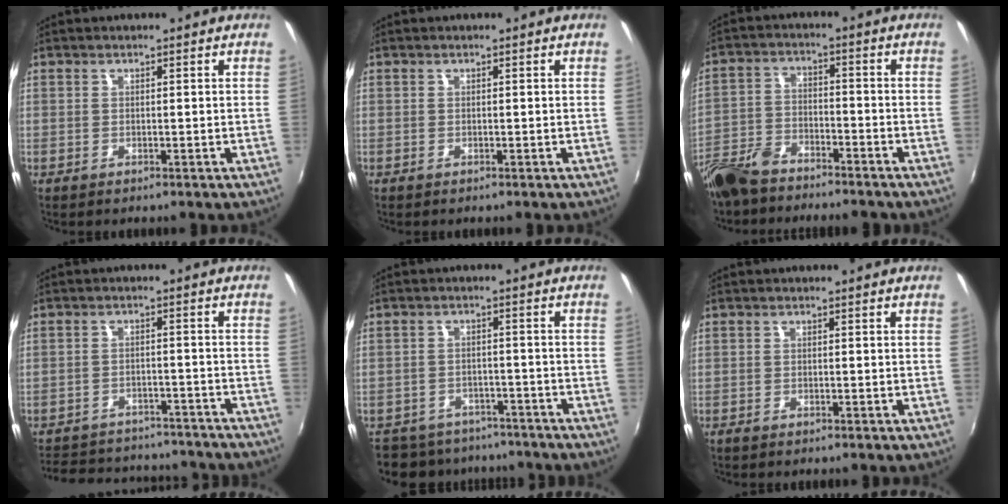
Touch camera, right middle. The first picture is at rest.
{"total": 0.0}
{"total": 12.4, "force": [-10.1, 4.5, 5.5], "torque": [-0.136, -0.013, -0.193]}
{"total": 23.1, "force": [-19.9, 7.9, 8.7], "torque": [-0.183, 0.009, -0.252]}
{"total": 13.6, "force": [-11.5, 6.2, 3.6], "torque": [-0.093, 0.008, -0.158]}
{"total": 0.9, "force": [-0.8, 0.3, 0.3], "torque": [-0.007, -0.003, -0.017]}